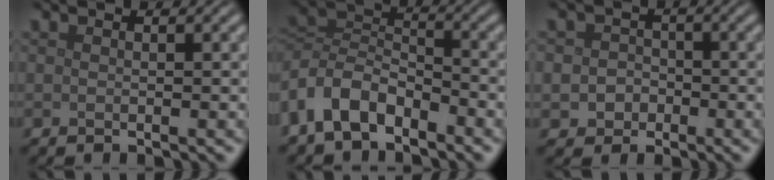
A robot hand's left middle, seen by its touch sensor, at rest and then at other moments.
{"total": 6.2, "force": [-3.4, 3.6, 3.6], "torque": [-0.071, 0.003, -0.079]}
{"total": 2.5, "force": [-0.6, 2.3, 0.9], "torque": [0.006, 0.000, -0.020]}